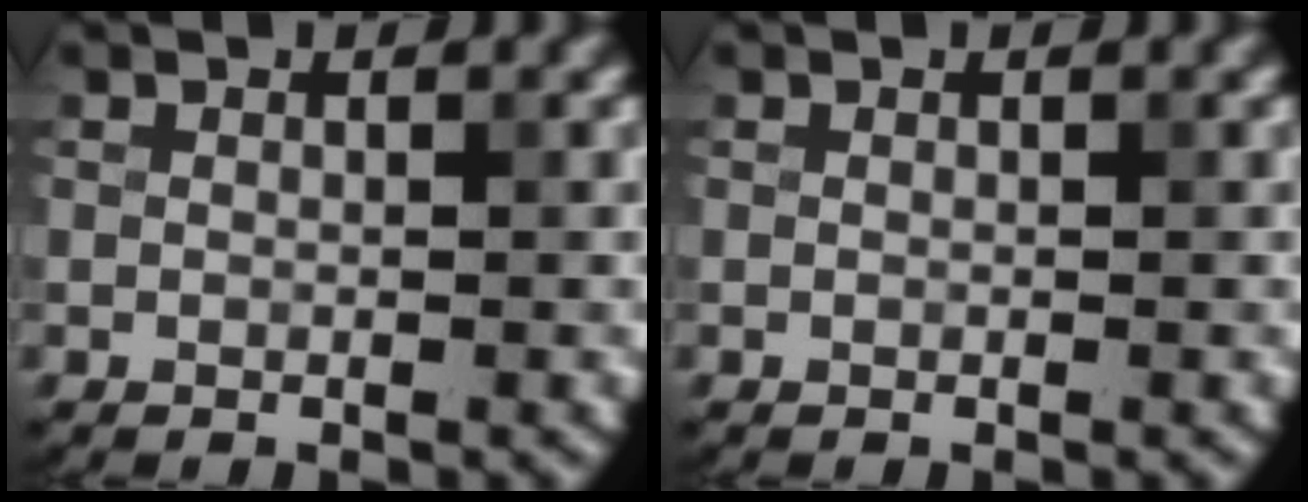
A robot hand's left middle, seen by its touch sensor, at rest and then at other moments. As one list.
[{"total": 0.0}]